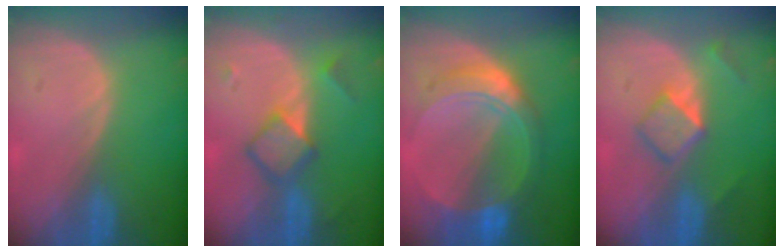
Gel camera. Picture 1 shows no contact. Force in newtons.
{"total": 5.2, "press": 5.2, "slide": 0.1}
{"total": 8.7, "press": 8.7, "slide": 0.6}
{"total": 5.4, "press": 4.6, "slide": 2.8}